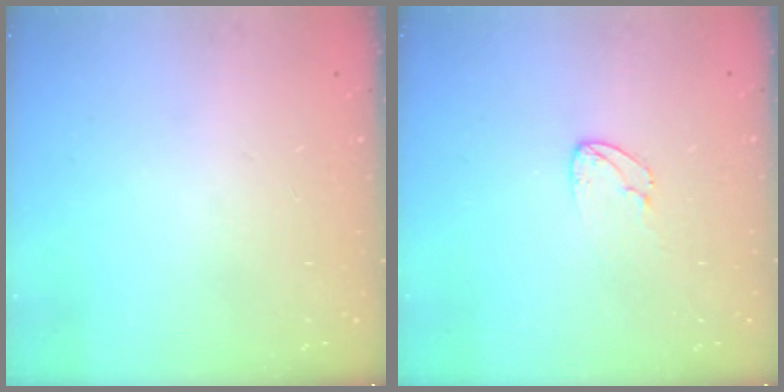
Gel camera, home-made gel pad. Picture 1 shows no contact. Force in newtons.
{"total": 5.8, "press": 5.8, "slide": 0.4}